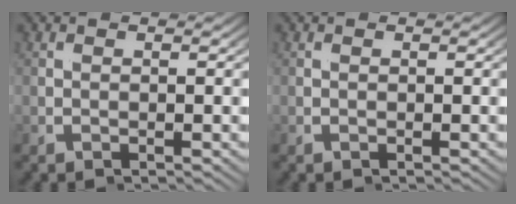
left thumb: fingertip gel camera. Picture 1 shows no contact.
{"total": 0.0}